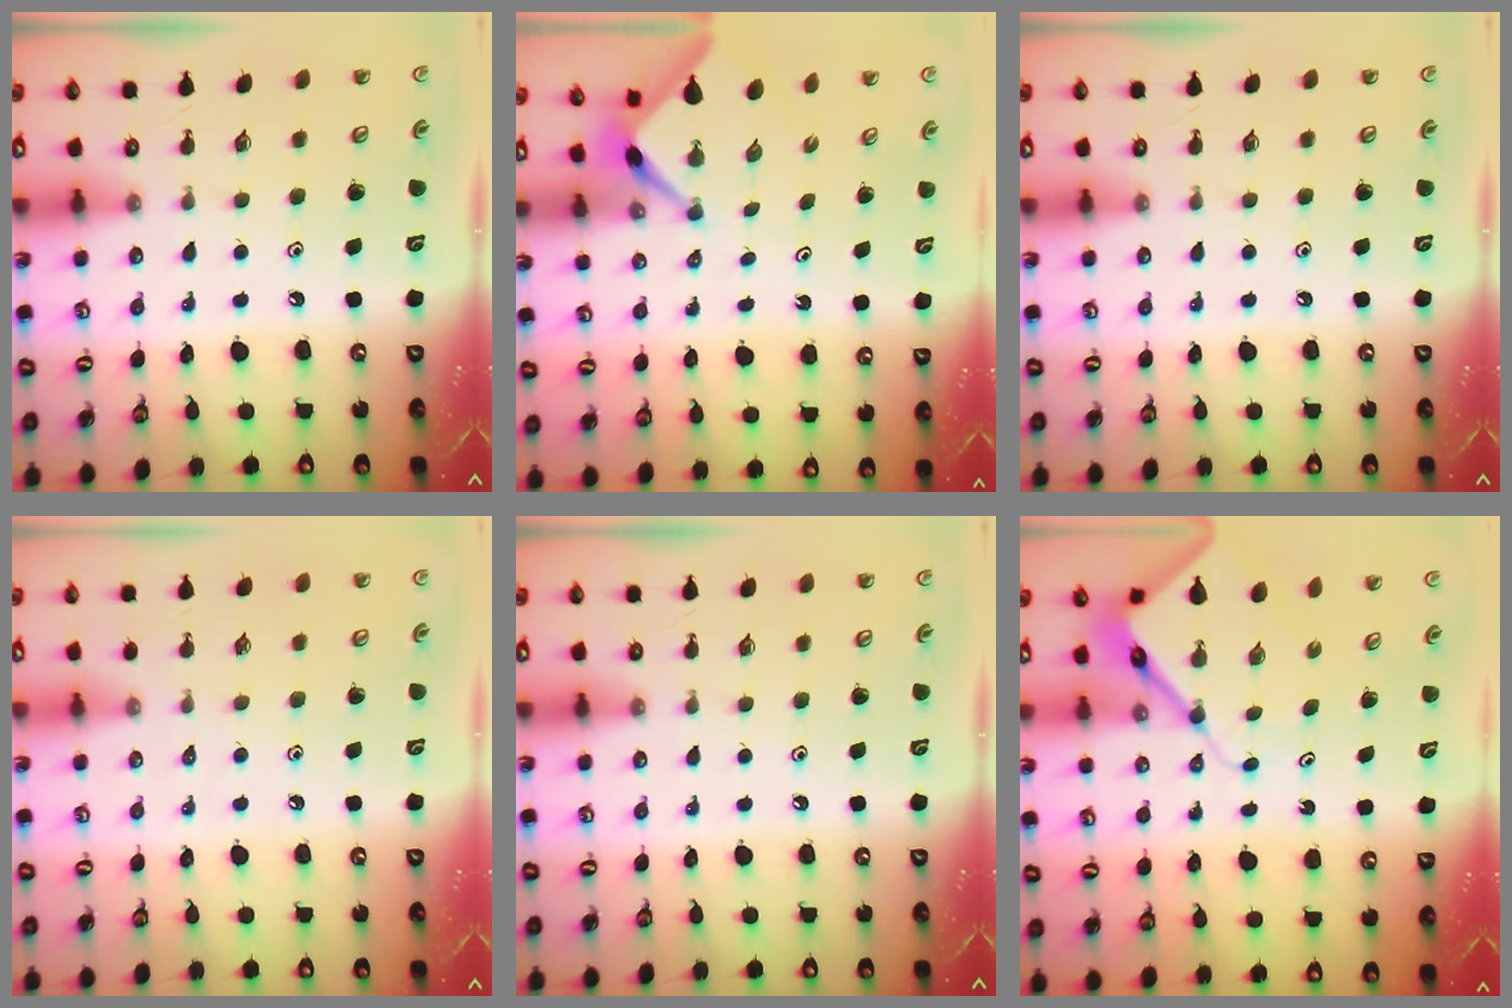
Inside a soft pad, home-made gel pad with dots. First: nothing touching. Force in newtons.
{"total": 2.5, "press": 2.5, "slide": 0.3}
{"total": 0.0}
{"total": 1.9, "press": 1.9, "slide": 0.3}
{"total": 0.0}
{"total": 8.8, "press": 8.7, "slide": 0.9}